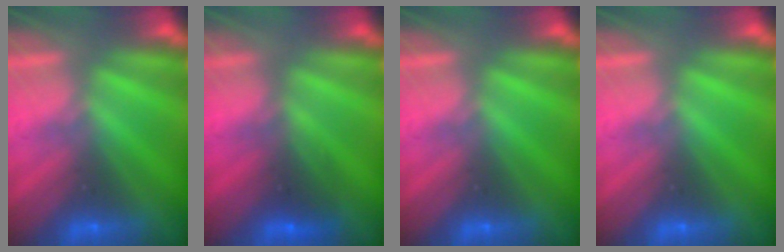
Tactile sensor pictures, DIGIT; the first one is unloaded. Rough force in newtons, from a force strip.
{"total": 2.7}
{"total": 0.0}
{"total": 0.0}